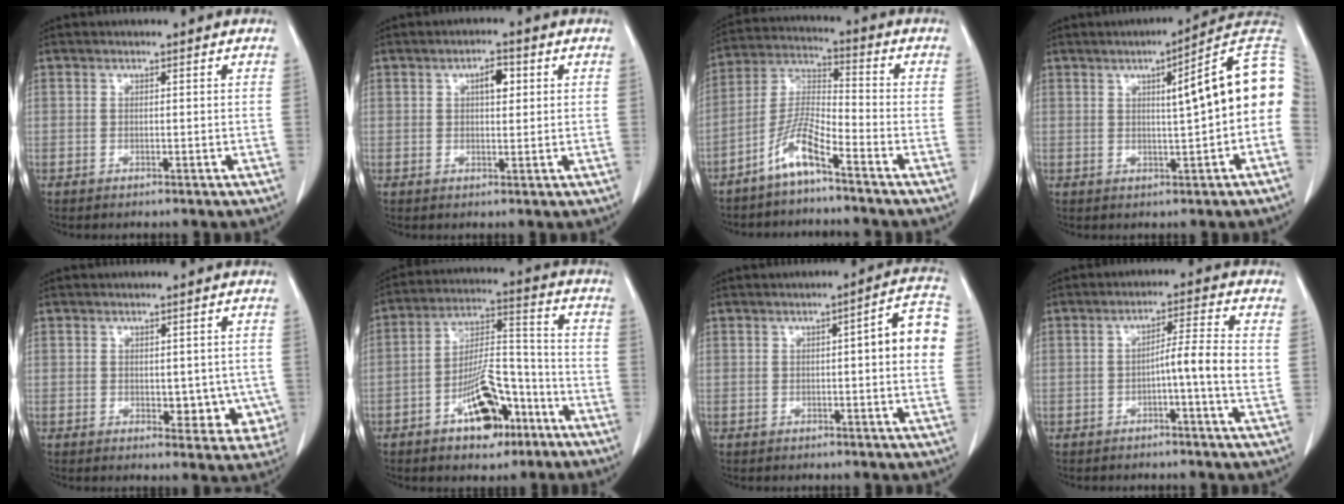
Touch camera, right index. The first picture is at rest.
{"total": 3.2, "force": [1.1, 1.2, 2.8], "torque": [-0.046, 0.003, 0.016]}
{"total": 7.5, "force": [-5.1, 0.4, 5.5], "torque": [-0.122, -0.005, -0.107]}
{"total": 11.2, "force": [1.2, 0.6, 11.1], "torque": [-0.142, 0.028, 0.009]}
{"total": 6.0, "force": [-0.5, 3.8, 4.7], "torque": [-0.030, 0.002, 0.004]}
{"total": 12.1, "force": [-6.4, 5.0, 8.9], "torque": [-0.160, 0.019, -0.098]}
{"total": 7.7, "force": [1.0, 0.8, 7.6], "torque": [-0.093, 0.016, 0.006]}
{"total": 5.8, "force": [-0.8, -0.6, 5.7], "torque": [-0.087, 0.010, -0.014]}